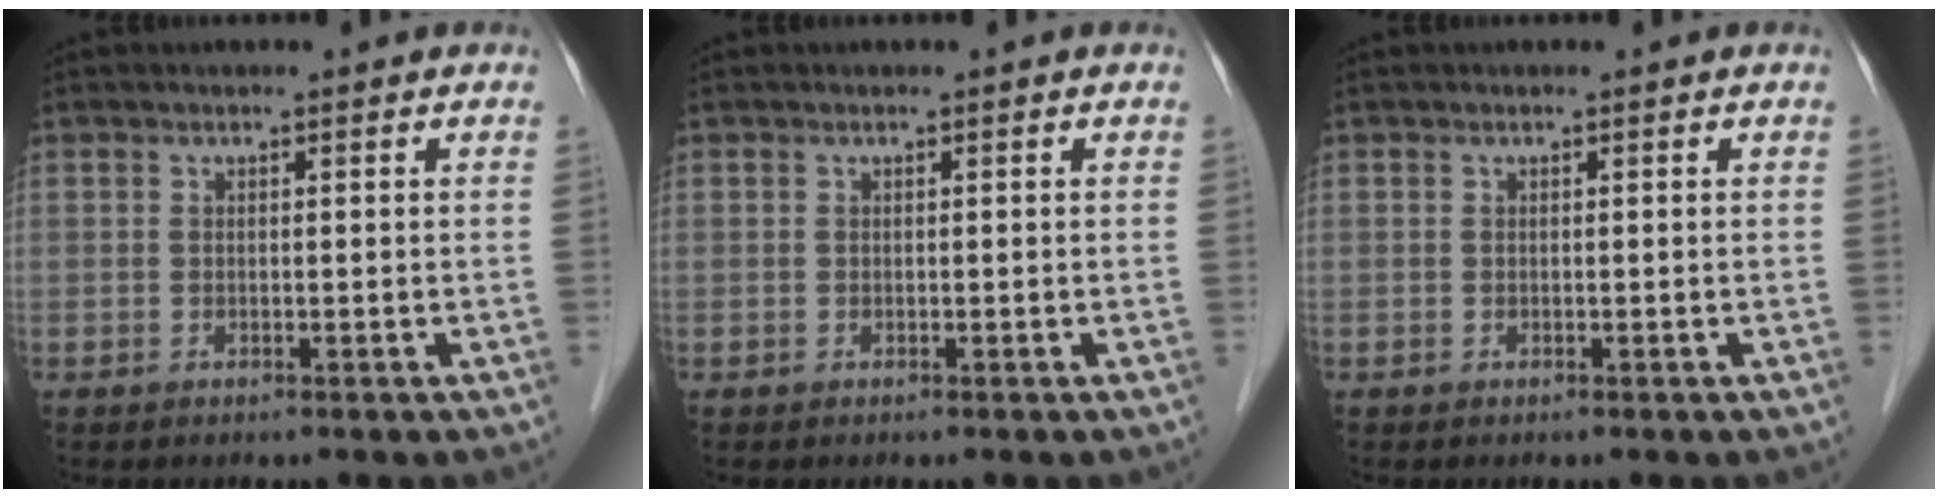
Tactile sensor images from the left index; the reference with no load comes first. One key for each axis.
{"total": 0.0}
{"total": 0.0}